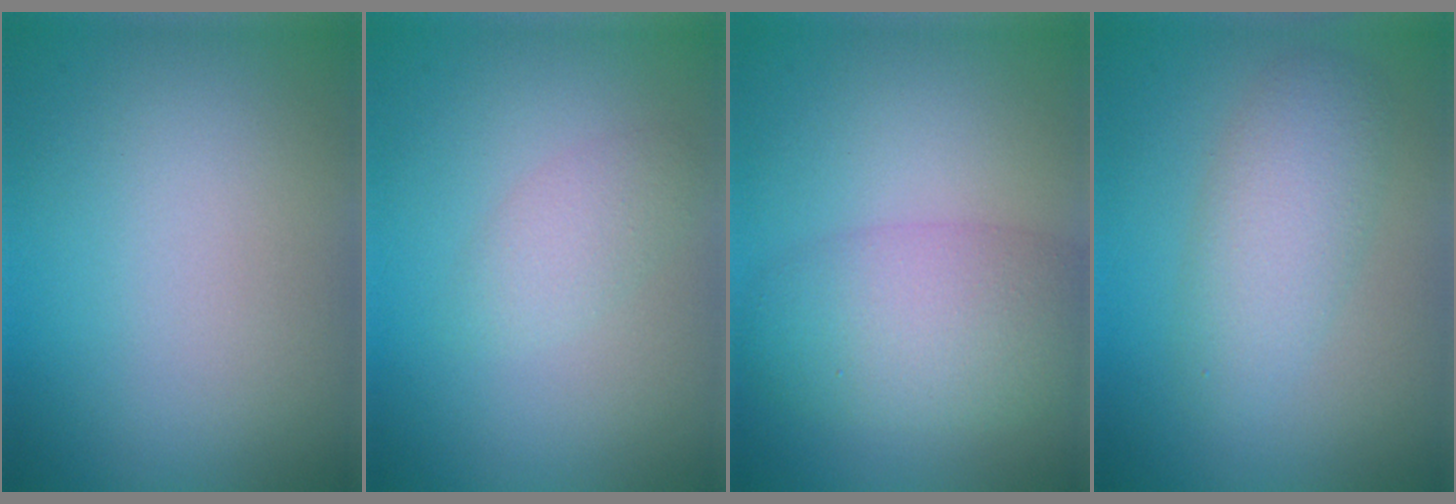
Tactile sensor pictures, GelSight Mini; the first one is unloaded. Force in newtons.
{"total": 1.8, "press": 1.8, "slide": 0.1}
{"total": 5.5, "press": 5.5, "slide": 0.4}
{"total": 3.6, "press": 3.6, "slide": 0.2}